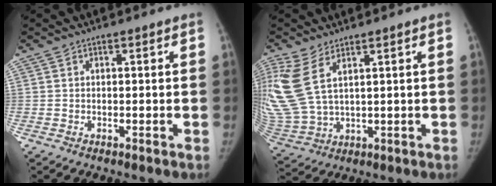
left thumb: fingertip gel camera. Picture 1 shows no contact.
{"total": 12.6, "force": [5.4, 6.1, 9.6], "torque": [-0.244, -0.016, 0.124]}